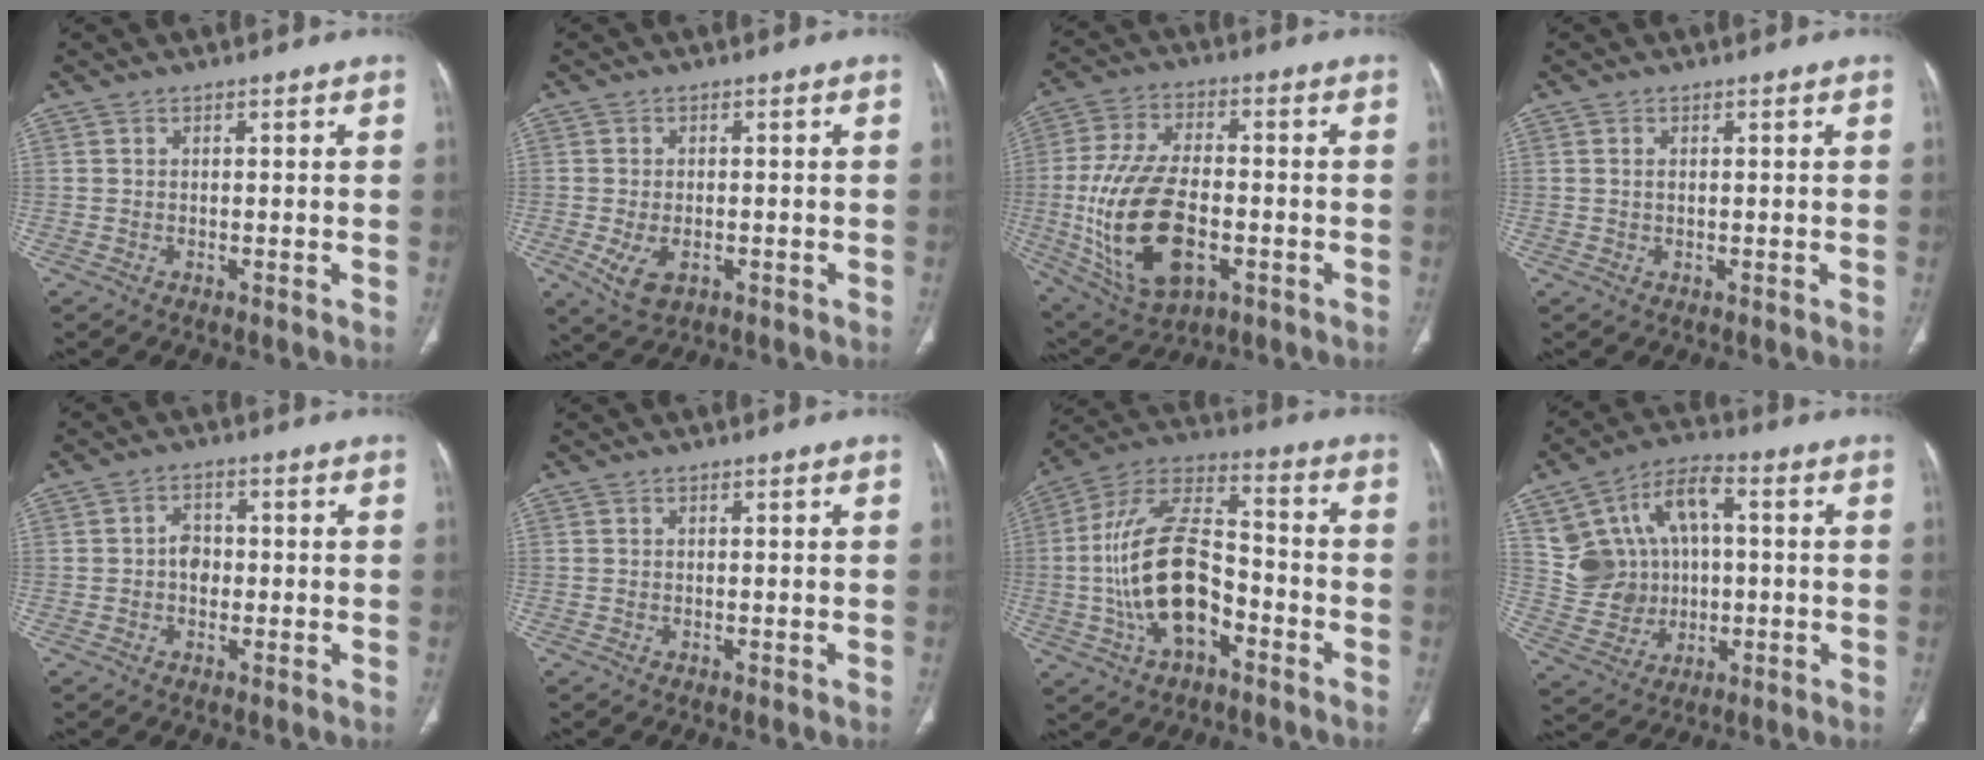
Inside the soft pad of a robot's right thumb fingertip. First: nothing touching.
{"total": 5.3, "force": [-1.5, 3.2, 4.0], "torque": [-0.076, -0.002, -0.017]}
{"total": 19.7, "force": [-3.9, 10.7, 16.0], "torque": [-0.315, 0.010, -0.054]}
{"total": 0.9, "force": [0.3, 0.4, 0.7], "torque": [-0.017, 0.002, 0.007]}
{"total": 3.5, "force": [-0.3, 2.7, 2.1], "torque": [-0.020, 0.009, -0.011]}
{"total": 0.0}
{"total": 18.6, "force": [-4.7, 9.7, 15.1], "torque": [-0.283, 0.046, -0.085]}
{"total": 14.1, "force": [2.2, 11.0, 8.5], "torque": [-0.126, 0.020, 0.048]}